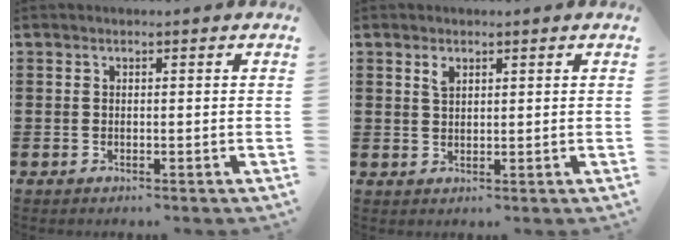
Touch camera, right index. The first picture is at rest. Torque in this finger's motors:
{"motor_torque": [0.22, -0.15, 0.07, 0.04]}